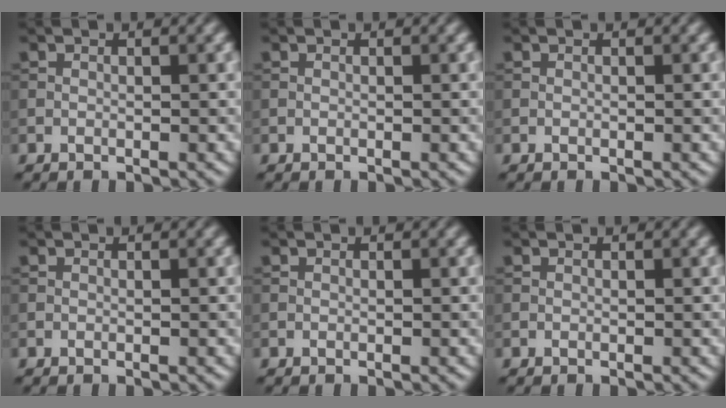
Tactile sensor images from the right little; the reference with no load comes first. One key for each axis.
{"total": 0.0}
{"total": 0.0}
{"total": 0.0}
{"total": 0.0}
{"total": 0.0}